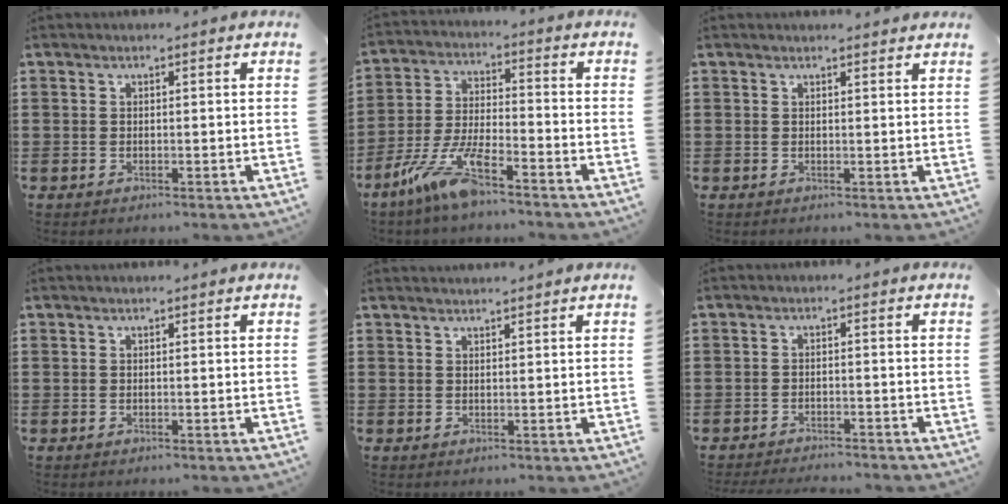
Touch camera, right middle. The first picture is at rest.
{"total": 9.3, "force": [-6.7, 1.3, 6.3], "torque": [-0.145, -0.009, -0.133]}
{"total": 0.8, "force": [0.8, 0.0, 0.2], "torque": [0.002, -0.004, 0.013]}
{"total": 0.0}
{"total": 1.4, "force": [1.3, -0.5, 0.2], "torque": [-0.007, -0.006, 0.027]}
{"total": 2.2, "force": [-2.2, -0.2, 0.0], "torque": [-0.007, -0.005, -0.046]}